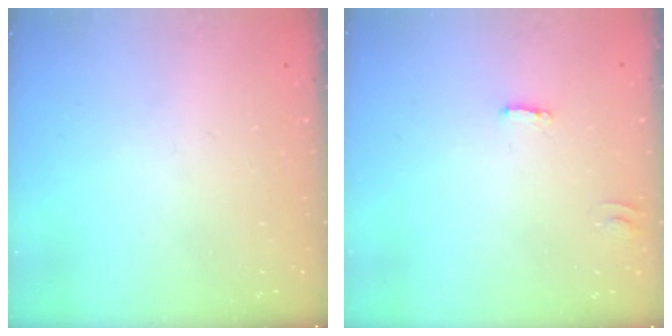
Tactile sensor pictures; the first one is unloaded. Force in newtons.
{"total": 2.0, "press": 2.0, "slide": 0.1}